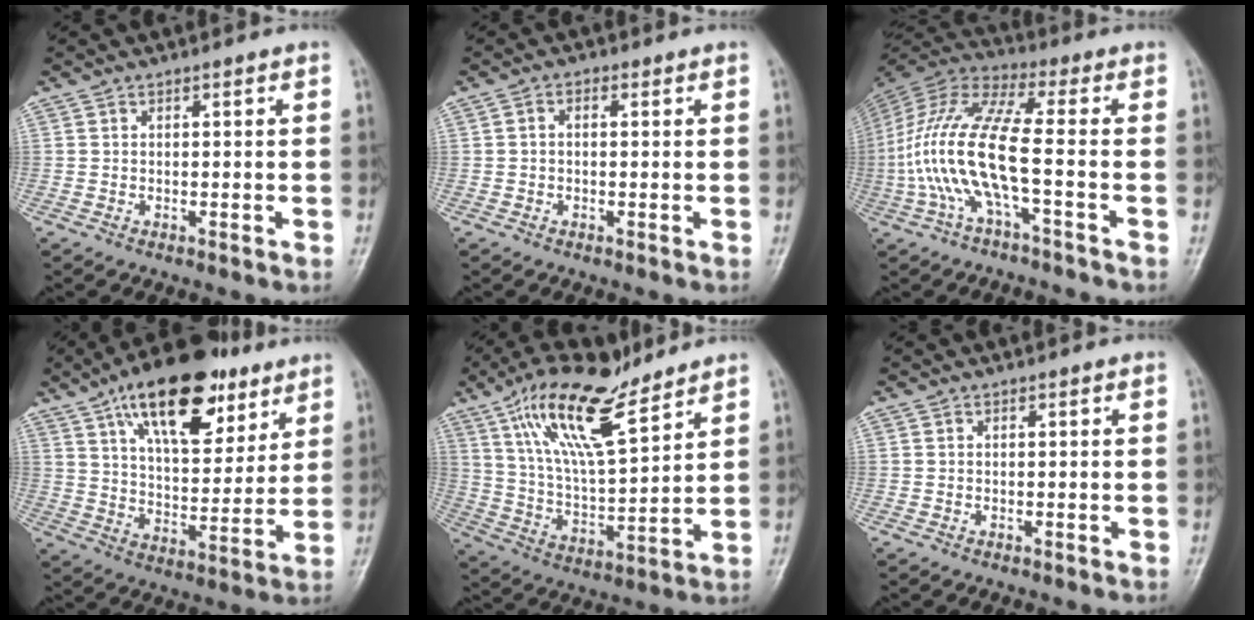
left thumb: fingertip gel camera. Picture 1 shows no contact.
{"total": 1.7, "force": [0.1, 1.2, 1.2], "torque": [-0.015, 0.009, -0.004]}
{"total": 15.7, "force": [-3.6, 3.8, 14.8], "torque": [-0.341, 0.037, -0.074]}
{"total": 21.7, "force": [12.2, 10.1, 14.8], "torque": [-0.197, -0.036, 0.200]}
{"total": 16.9, "force": [10.9, 5.4, 11.7], "torque": [-0.196, -0.044, 0.211]}
{"total": 0.0}